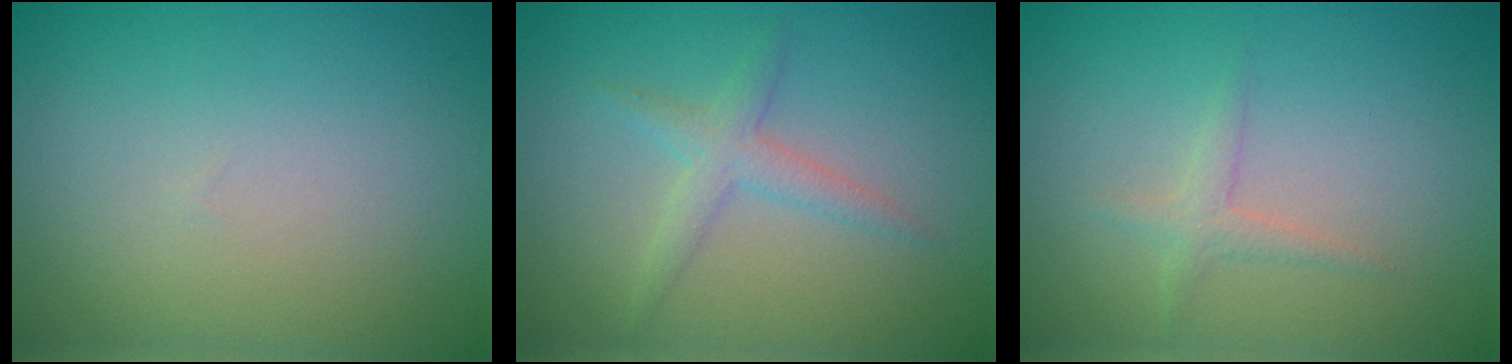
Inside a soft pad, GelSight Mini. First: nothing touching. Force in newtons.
{"total": 2.2, "press": 2.2, "slide": 0.1}
{"total": 1.3, "press": 1.3, "slide": 0.1}